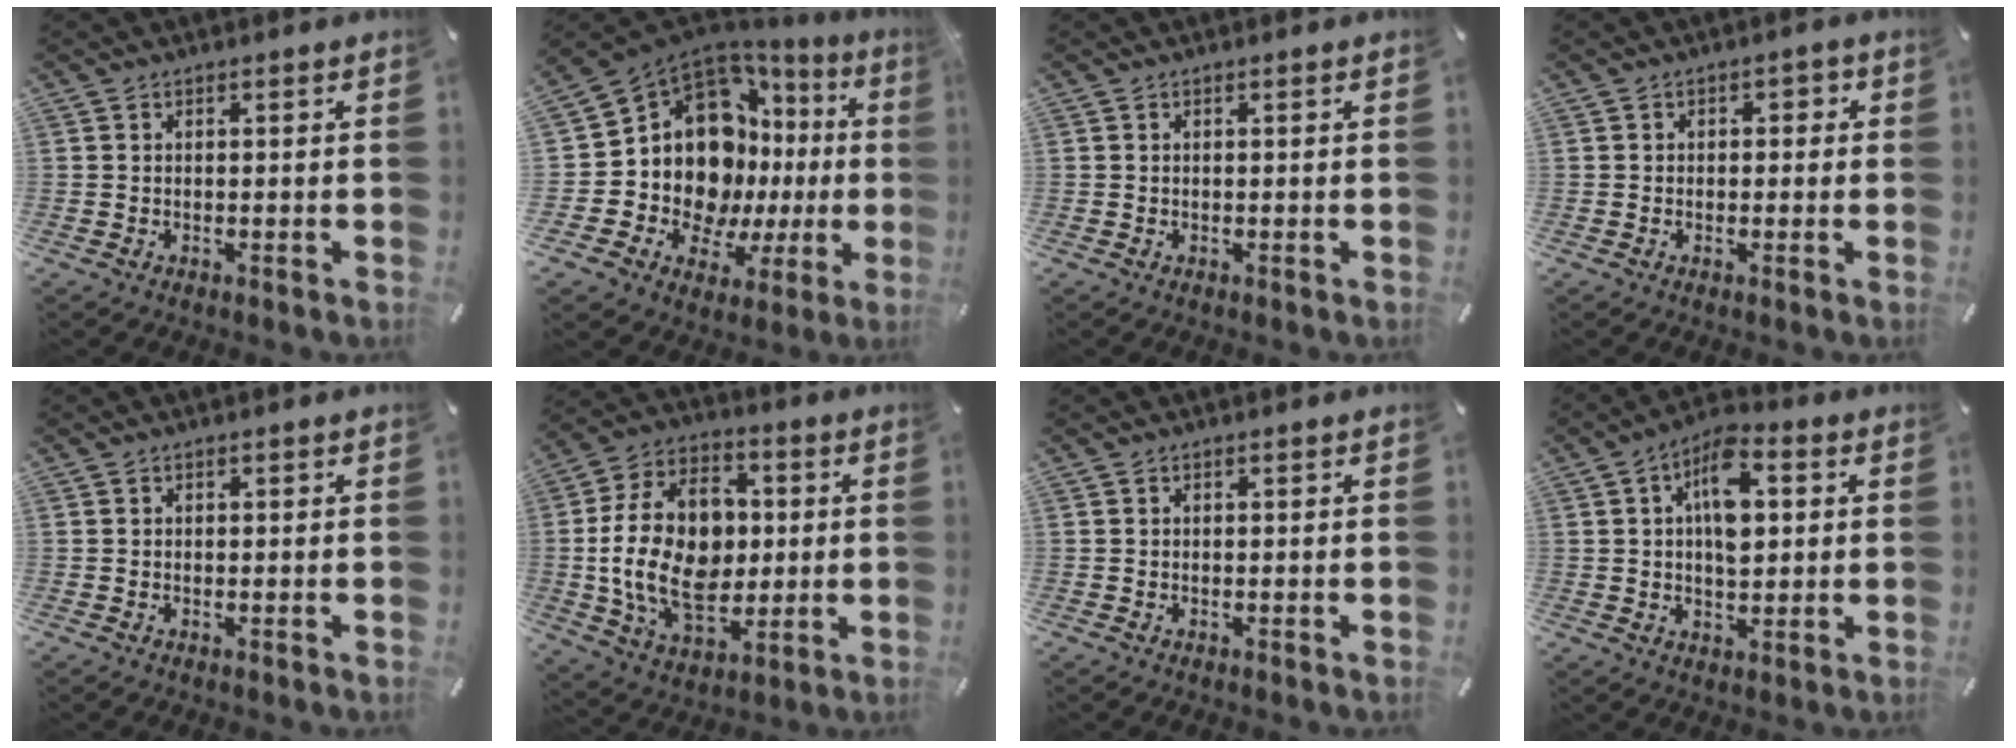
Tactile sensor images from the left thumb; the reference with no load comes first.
{"total": 16.6, "force": [2.6, 12.5, 10.6], "torque": [-0.201, -0.059, 0.057]}
{"total": 0.0}
{"total": 1.7, "force": [-0.6, 1.4, 0.8], "torque": [-0.016, 0.011, -0.016]}
{"total": 0.0}
{"total": 21.0, "force": [-0.8, 15.2, 14.5], "torque": [-0.296, 0.004, -0.014]}
{"total": 0.0}
{"total": 10.8, "force": [2.4, 6.1, 8.6], "torque": [-0.130, -0.001, 0.039]}